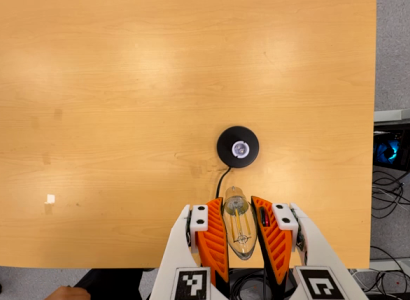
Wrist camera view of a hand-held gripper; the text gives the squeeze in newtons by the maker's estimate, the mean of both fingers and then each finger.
{"total": 21.7, "left": 23.1, "right": 20.3}